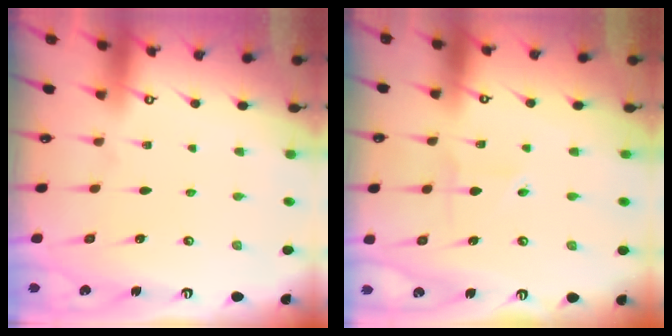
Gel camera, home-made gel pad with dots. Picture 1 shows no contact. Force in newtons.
{"total": 1.7, "press": 1.7, "slide": 0.2}